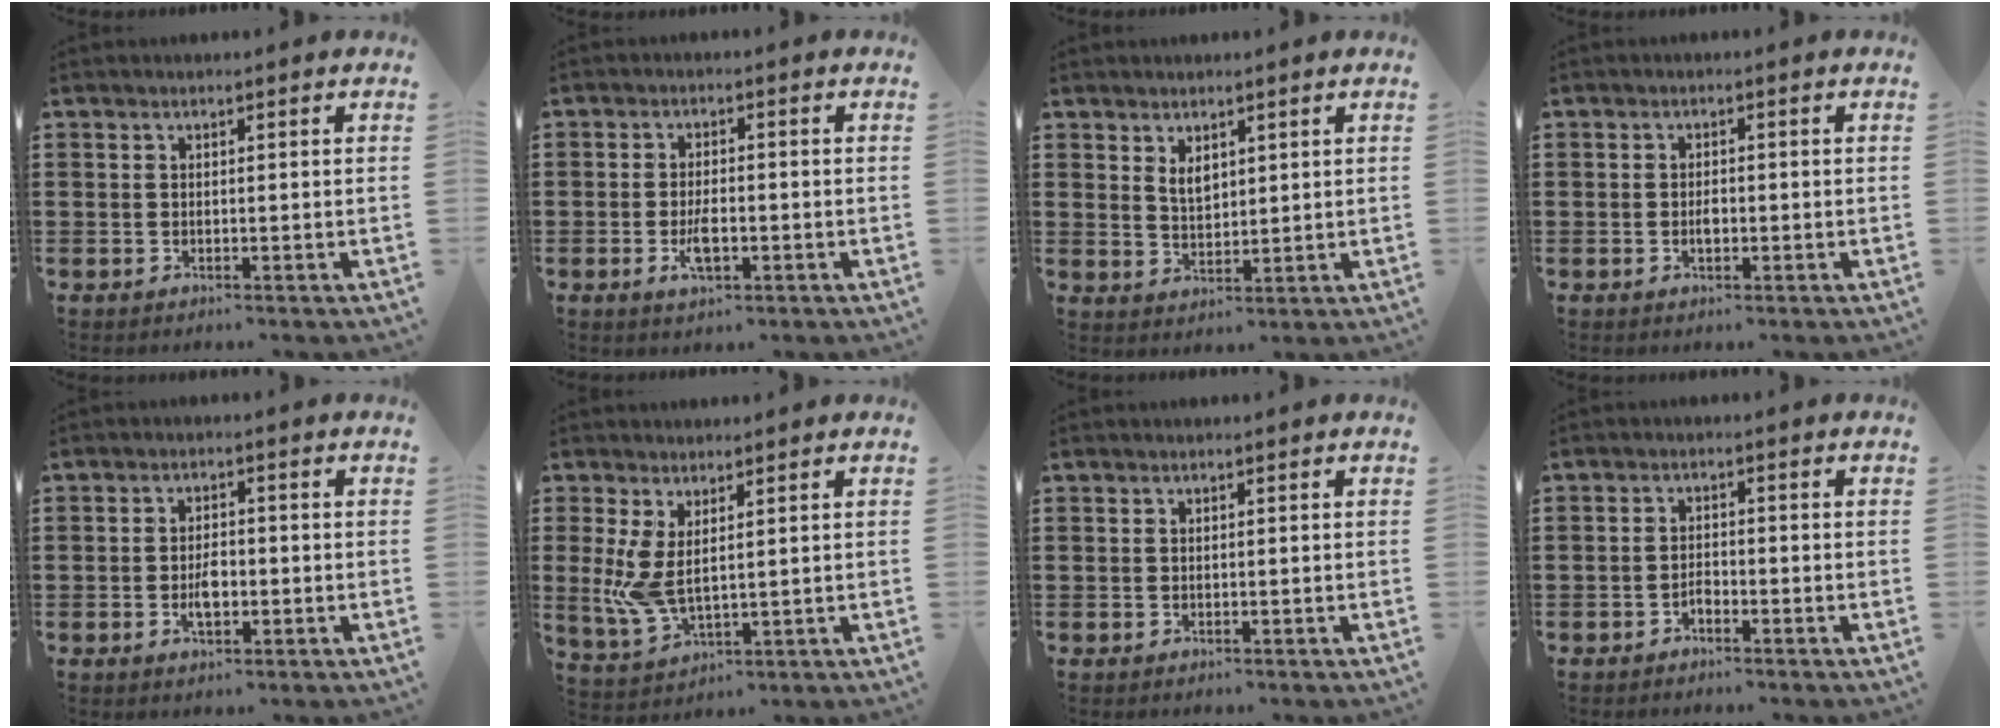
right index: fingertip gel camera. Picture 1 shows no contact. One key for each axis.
{"total": 3.8, "fx": -1.2, "fy": 1.5, "fz": 3.2, "tx": -0.069, "ty": -0.001, "tz": -0.025}
{"total": 3.0, "fx": 1.9, "fy": 1.6, "fz": 1.7, "tx": -0.029, "ty": 0.001, "tz": 0.033}
{"total": 1.5, "fx": -0.3, "fy": 0.8, "fz": 1.3, "tx": -0.023, "ty": 0.002, "tz": -0.006}
{"total": 3.3, "fx": -0.8, "fy": 1.6, "fz": 2.8, "tx": -0.057, "ty": 0.001, "tz": -0.016}
{"total": 5.4, "fx": 1.5, "fy": 2.2, "fz": 4.7, "tx": -0.124, "ty": -0.008, "tz": 0.025}
{"total": 0.0}
{"total": 1.6, "fx": -1.2, "fy": 0.7, "fz": 0.7, "tx": -0.018, "ty": 0.001, "tz": -0.024}